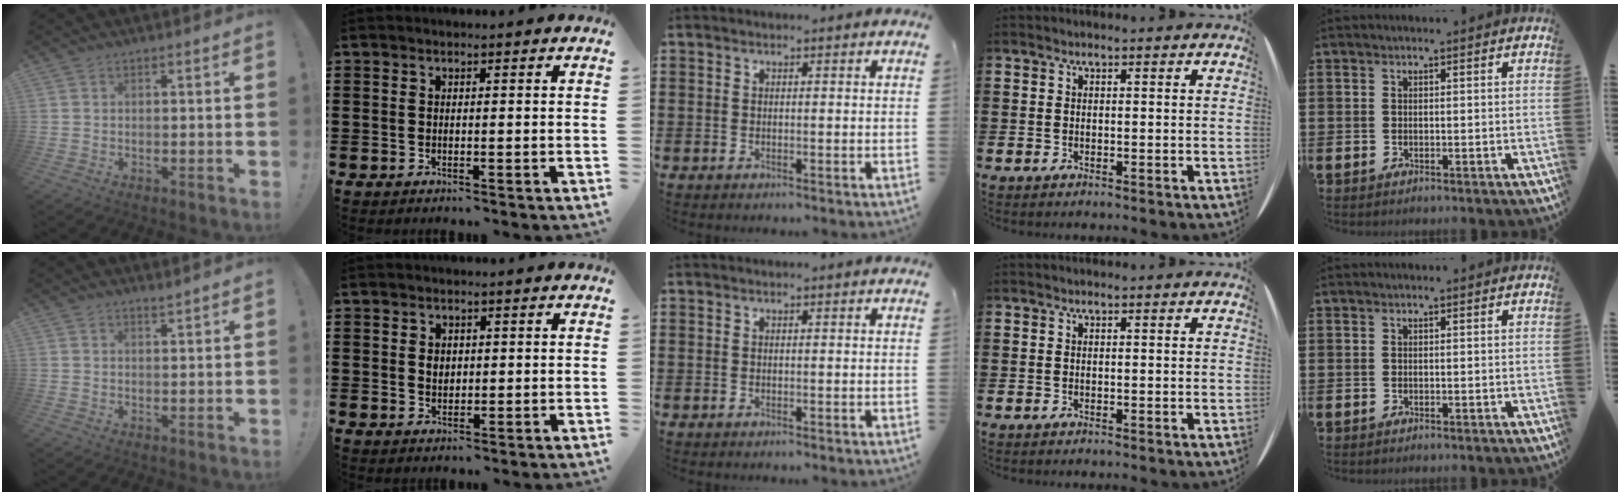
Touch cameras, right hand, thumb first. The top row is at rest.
{"thumb": {"total": 1.5, "force": [1.4, -0.1, 0.7], "torque": [-0.007, -0.007, 0.024]}, "index": {"total": 1.7, "force": [0.4, 1.3, 1.1], "torque": [-0.024, 0.006, 0.007]}}